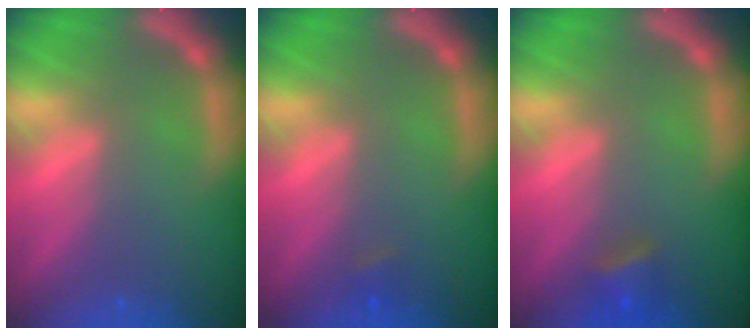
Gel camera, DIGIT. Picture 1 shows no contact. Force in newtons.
{"total": 0.9}
{"total": 2.4}